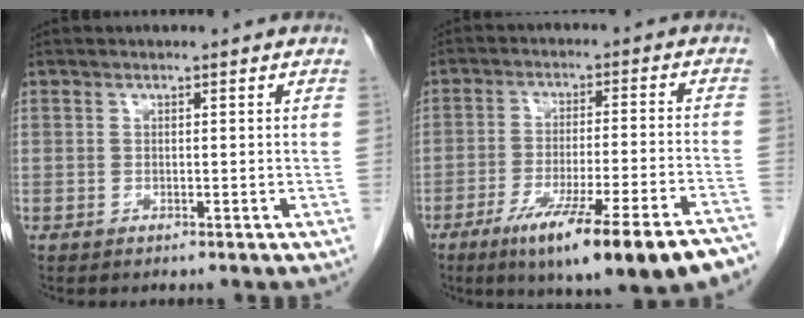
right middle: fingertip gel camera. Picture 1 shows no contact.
{"total": 20.5, "force": [-14.9, 1.2, 14.1], "torque": [-0.154, -0.015, -0.223]}